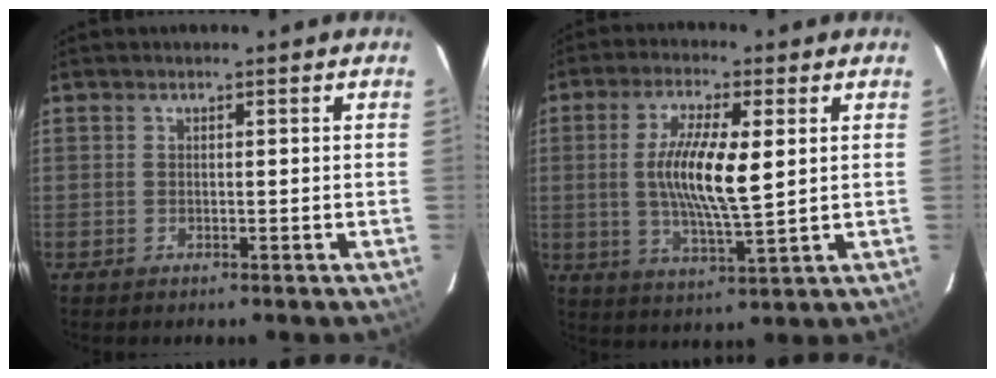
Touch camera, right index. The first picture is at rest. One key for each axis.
{"total": 11.0, "fx": 1.4, "fy": 2.4, "fz": 10.7, "tx": -0.200, "ty": -0.003, "tz": 0.026}